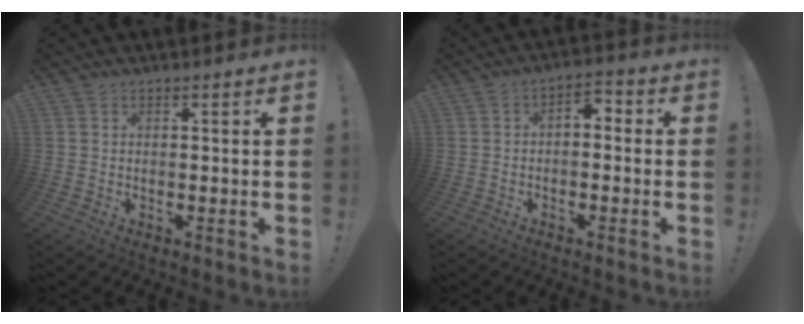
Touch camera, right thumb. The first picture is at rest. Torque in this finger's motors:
{"motor_torque": [0.58, 0.50, 0.43, -0.11, -0.02]}